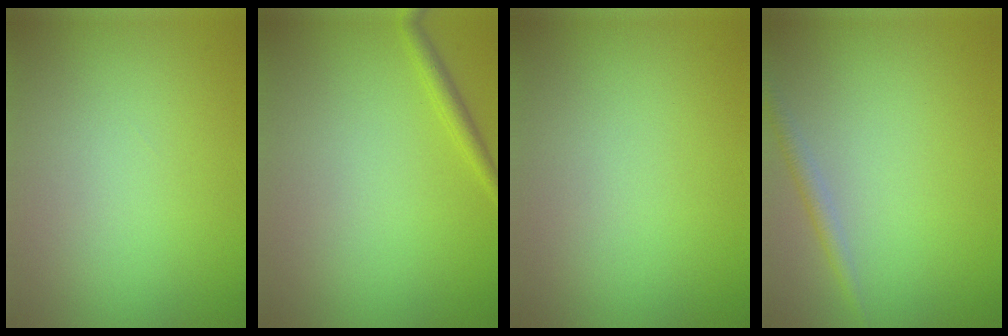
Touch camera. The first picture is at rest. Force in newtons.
{"total": 1.3, "press": 1.3, "slide": 0.1}
{"total": 0.0}
{"total": 1.5, "press": 1.5, "slide": 0.0}